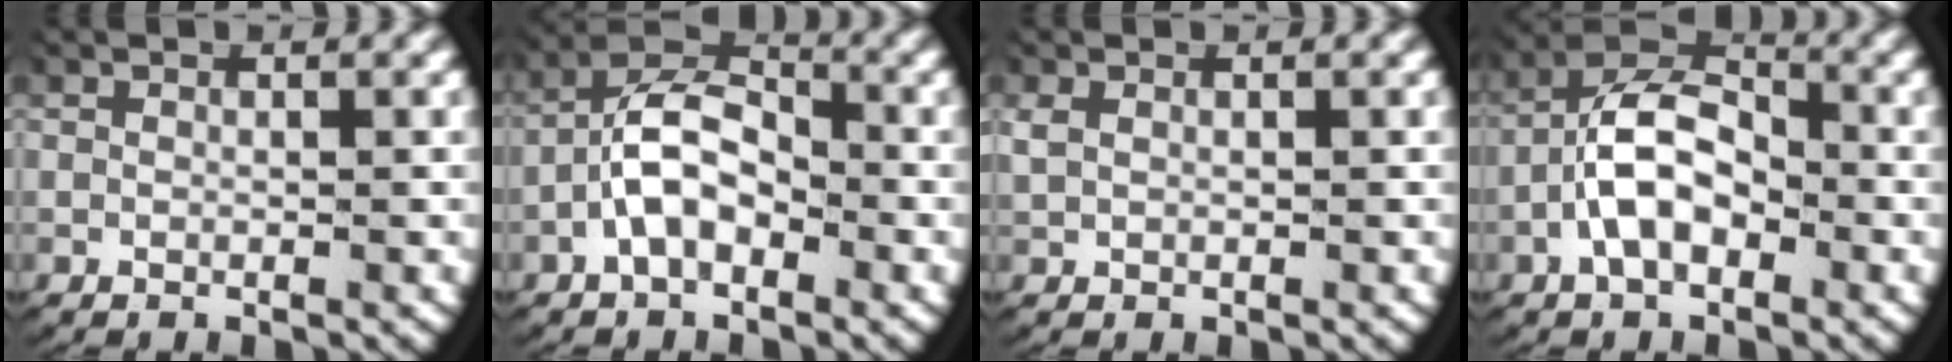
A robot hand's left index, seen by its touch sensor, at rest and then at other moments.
{"total": 6.0, "force": [-1.0, 4.1, 4.2], "torque": [-0.067, -0.004, -0.026]}
{"total": 0.7, "force": [0.3, 0.4, 0.5], "torque": [-0.019, 0.001, 0.012]}
{"total": 6.7, "force": [-0.9, 4.6, 4.9], "torque": [-0.083, -0.004, -0.023]}